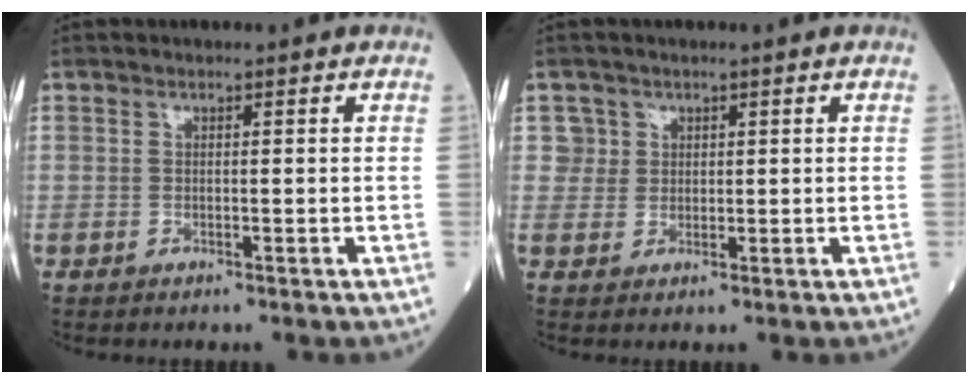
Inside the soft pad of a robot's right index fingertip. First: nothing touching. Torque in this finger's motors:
{"motor_torque": [-0.15, 0.02, -0.09, -0.02]}